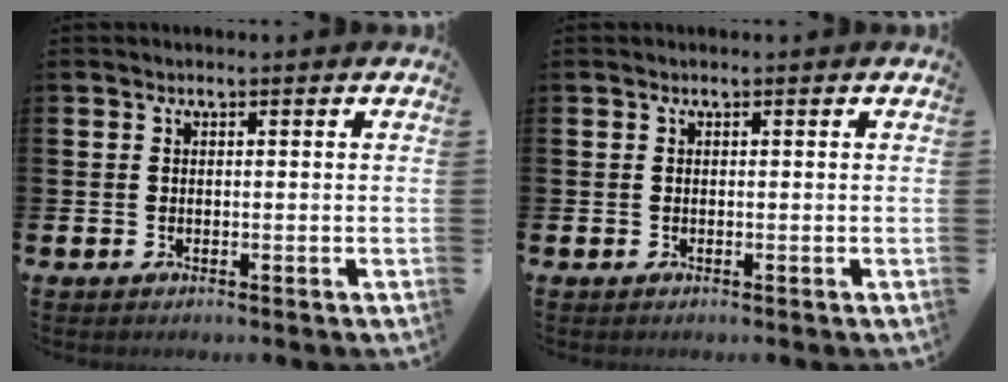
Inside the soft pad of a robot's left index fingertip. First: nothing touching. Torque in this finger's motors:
{"motor_torque": [-0.12, 0.11, 0.01, 0.01]}